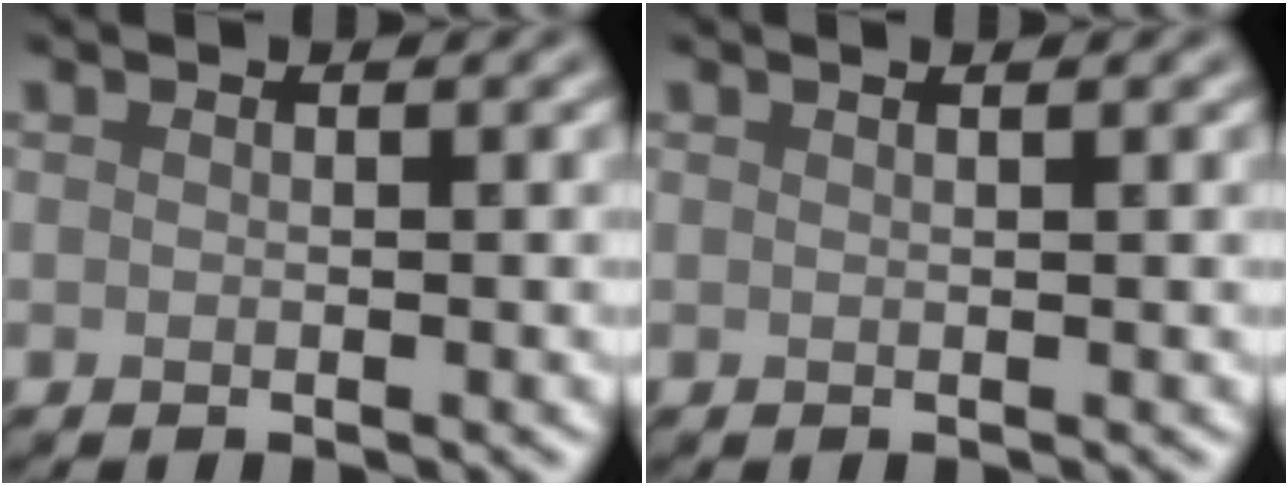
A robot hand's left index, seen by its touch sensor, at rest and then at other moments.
{"total": 1.5, "force": [0.9, 0.7, 1.0], "torque": [-0.002, -0.002, -0.004]}